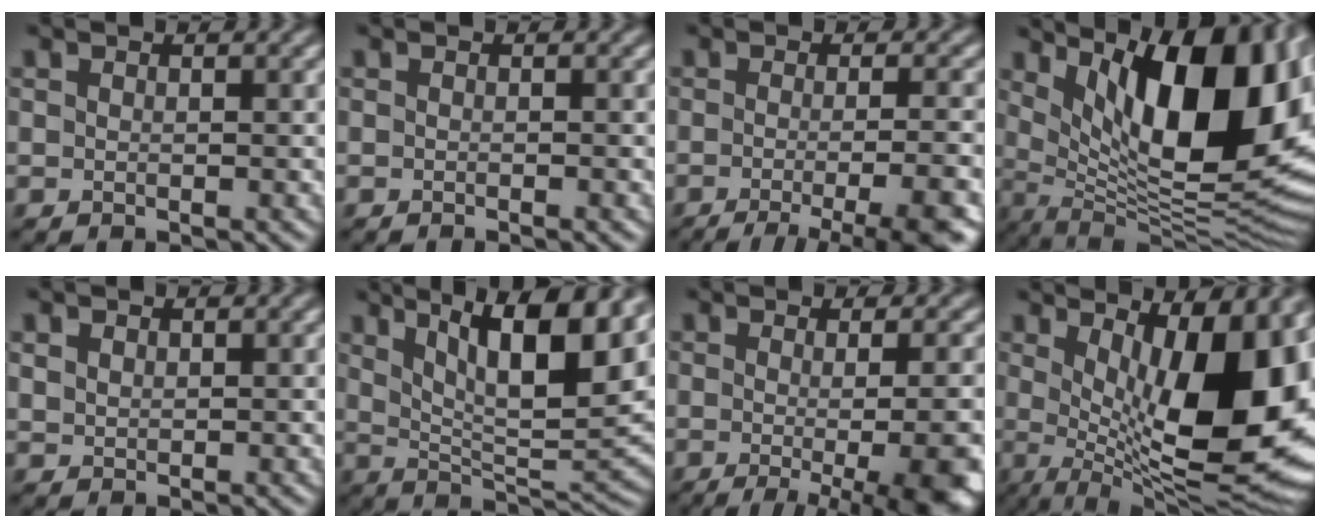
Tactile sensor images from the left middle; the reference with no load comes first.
{"total": 1.3, "force": [-0.4, 0.5, 1.1], "torque": [0.000, -0.002, -0.007]}
{"total": 8.7, "force": [-4.4, 2.6, 7.1], "torque": [-0.074, -0.006, -0.056]}
{"total": 16.1, "force": [5.6, 6.0, 13.8], "torque": [-0.185, 0.004, 0.100]}
{"total": 0.8, "force": [0.8, 0.2, -0.3], "torque": [-0.004, 0.001, 0.020]}
{"total": 12.7, "force": [6.5, 3.5, 10.3], "torque": [-0.141, 0.000, 0.108]}
{"total": 11.7, "force": [-2.9, 4.3, 10.4], "torque": [-0.081, -0.001, -0.032]}
{"total": 13.8, "force": [2.1, 4.6, 12.8], "torque": [-0.165, -0.007, 0.037]}